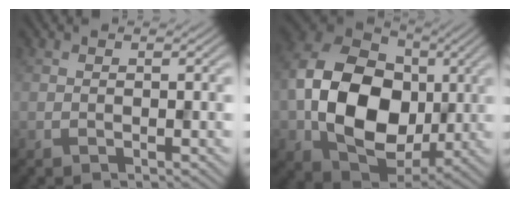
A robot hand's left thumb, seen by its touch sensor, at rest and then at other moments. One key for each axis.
{"total": 16.5, "fx": -1.0, "fy": 12.1, "fz": 11.2, "tx": -0.243, "ty": -0.011, "tz": -0.012}